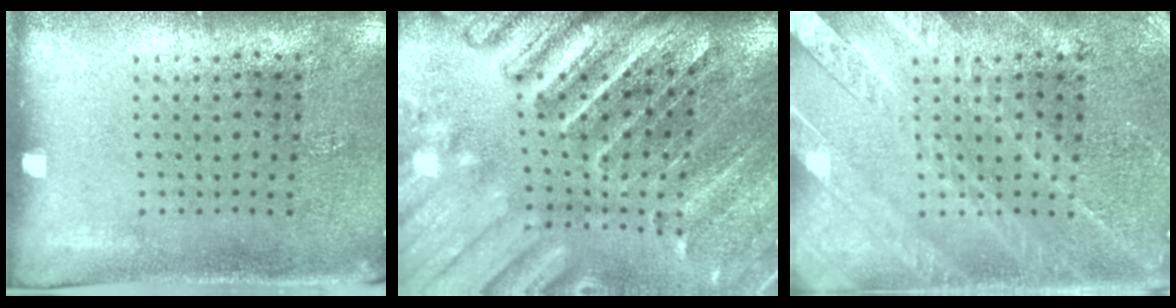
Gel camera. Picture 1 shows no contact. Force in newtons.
{"total": 4.2, "press": 3.6, "slide": 2.3}
{"total": 4.0, "press": 4.0, "slide": 0.5}